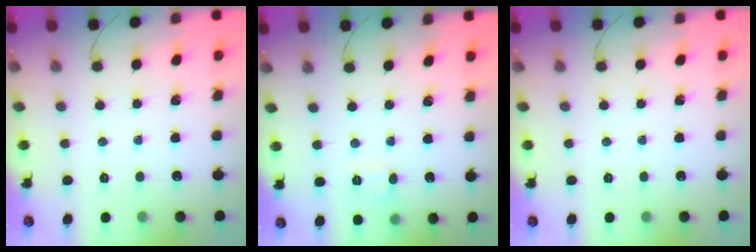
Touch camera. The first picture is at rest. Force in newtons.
{"total": 4.9, "press": 4.5, "slide": 1.7}
{"total": 0.0}